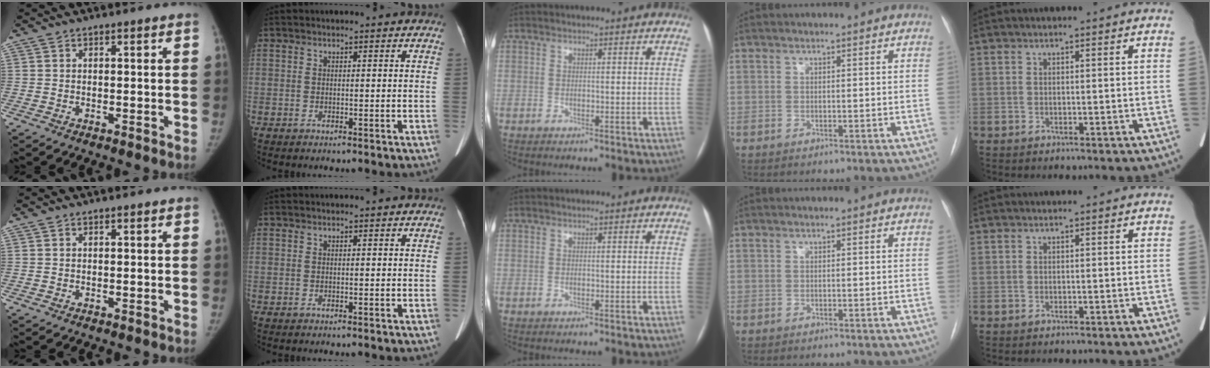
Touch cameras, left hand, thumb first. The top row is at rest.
{}